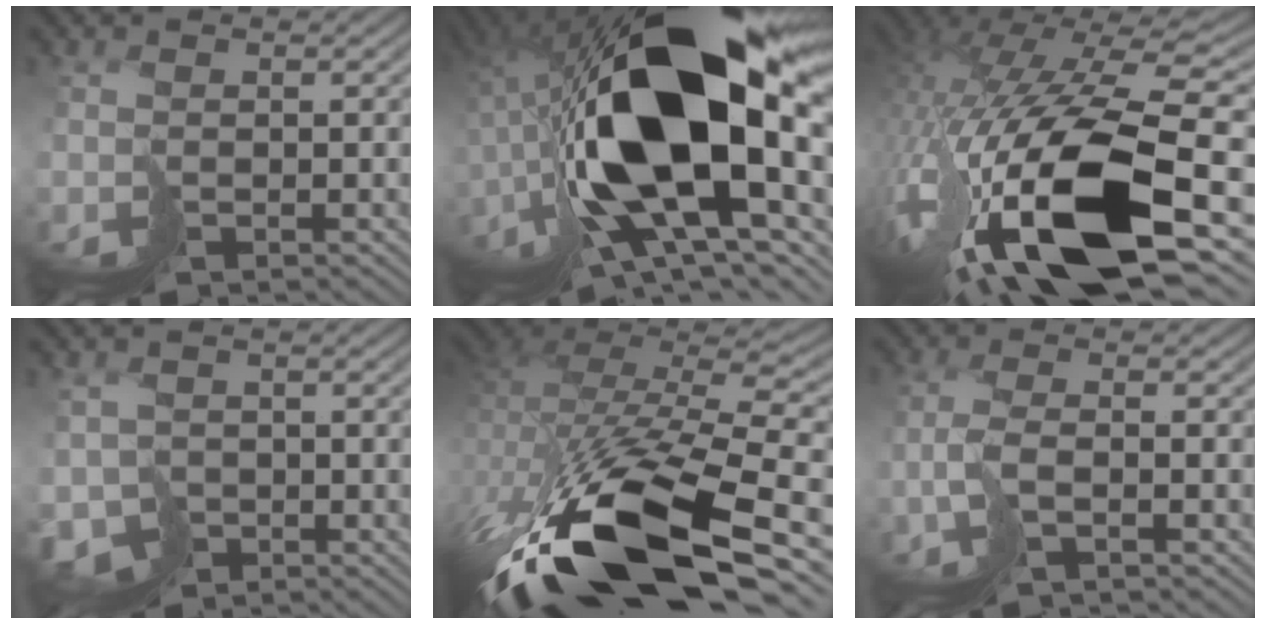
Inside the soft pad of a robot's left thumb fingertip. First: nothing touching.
{"total": 21.3, "force": [0.0, 10.4, 18.7], "torque": [-0.375, -0.009, -0.008]}
{"total": 20.3, "force": [-5.6, 9.8, 16.9], "torque": [-0.364, -0.055, -0.083]}
{"total": 3.8, "force": [-1.3, 3.2, 1.5], "torque": [-0.035, -0.012, -0.024]}
{"total": 16.5, "force": [-7.9, 7.8, 12.2], "torque": [-0.267, -0.046, -0.118]}
{"total": 2.8, "force": [-0.6, 0.4, 2.7], "torque": [-0.054, 0.002, -0.027]}